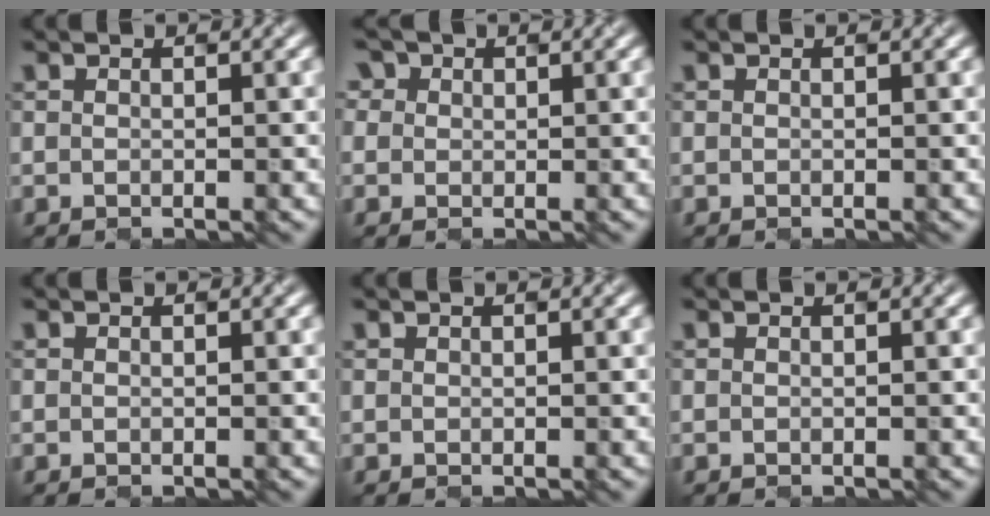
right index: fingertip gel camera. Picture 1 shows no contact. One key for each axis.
{"total": 1.7, "fx": 1.0, "fy": 1.3, "fz": -0.3, "tx": -0.032, "ty": -0.002, "tz": 0.045}
{"total": 0.0}
{"total": 0.0}
{"total": 0.5, "fx": -0.1, "fy": -0.3, "fz": -0.4, "tx": 0.000, "ty": -0.006, "tz": 0.010}
{"total": 0.0}